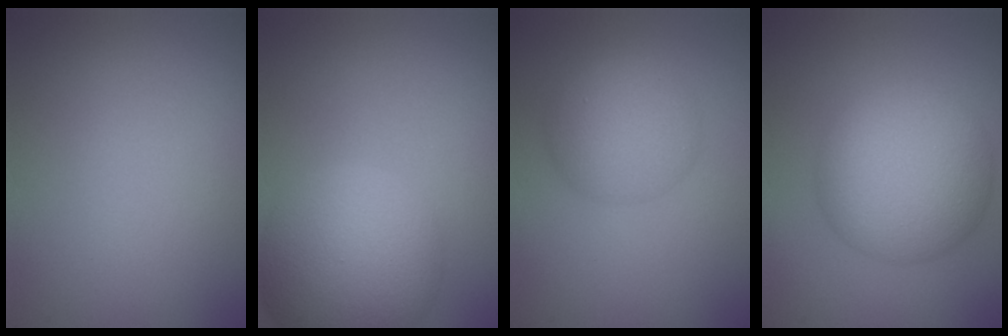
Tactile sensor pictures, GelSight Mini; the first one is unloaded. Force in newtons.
{"total": 9.5, "press": 9.5, "slide": 0.4}
{"total": 4.4, "press": 4.4, "slide": 0.1}
{"total": 8.3, "press": 8.3, "slide": 0.2}